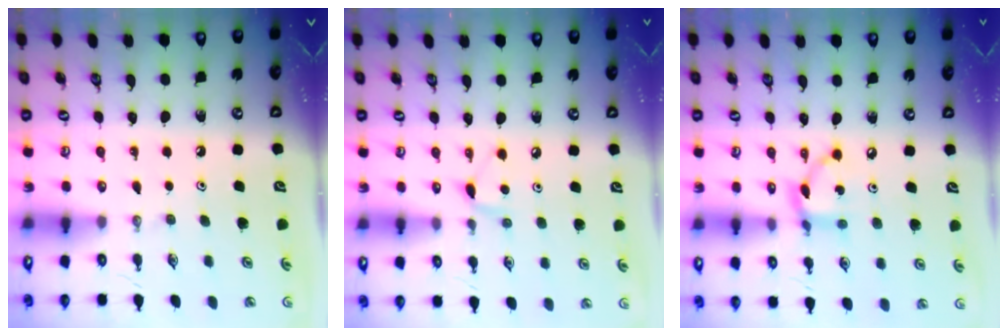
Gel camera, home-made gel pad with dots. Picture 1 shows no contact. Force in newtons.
{"total": 5.5, "press": 5.4, "slide": 0.8}
{"total": 8.5, "press": 8.4, "slide": 0.4}